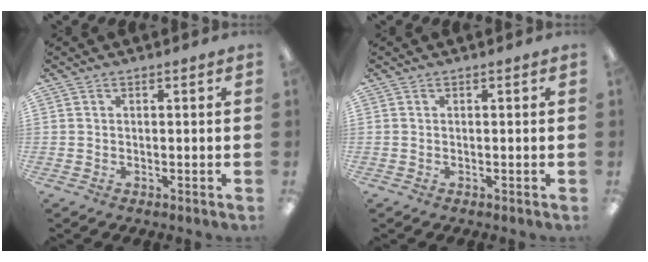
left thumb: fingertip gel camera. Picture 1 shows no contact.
{"total": 0.0}